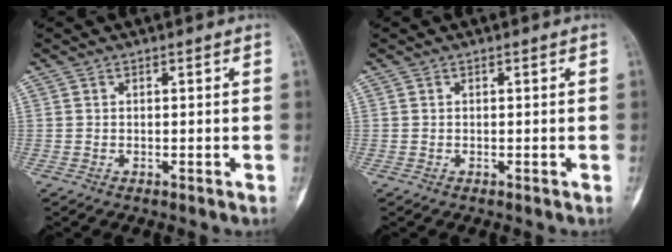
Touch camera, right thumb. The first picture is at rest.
{"total": 0.0}